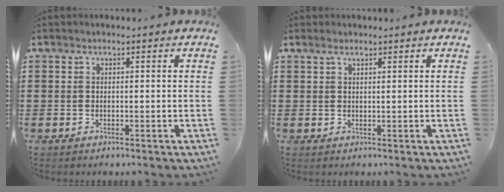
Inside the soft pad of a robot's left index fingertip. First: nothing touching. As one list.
[{"total": 1.0, "force": [0.8, 0.3, 0.6], "torque": [-0.015, 0.001, 0.015]}]